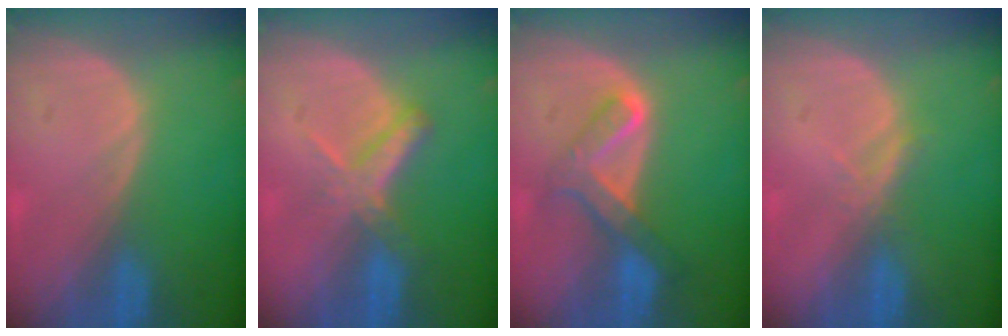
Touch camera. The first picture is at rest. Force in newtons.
{"total": 5.4, "press": 4.9, "slide": 2.2}
{"total": 6.4, "press": 6.0, "slide": 2.1}
{"total": 1.8, "press": 1.6, "slide": 0.7}